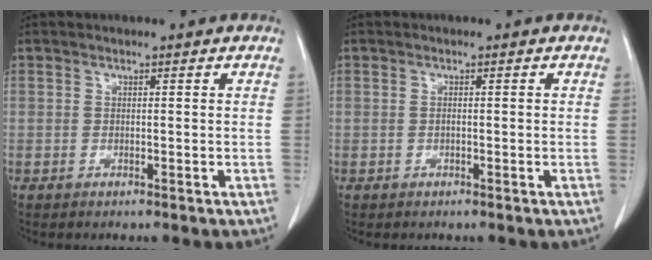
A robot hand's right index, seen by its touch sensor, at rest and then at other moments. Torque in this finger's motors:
{"motor_torque": [-0.12, 0.07, -0.02, -0.01]}